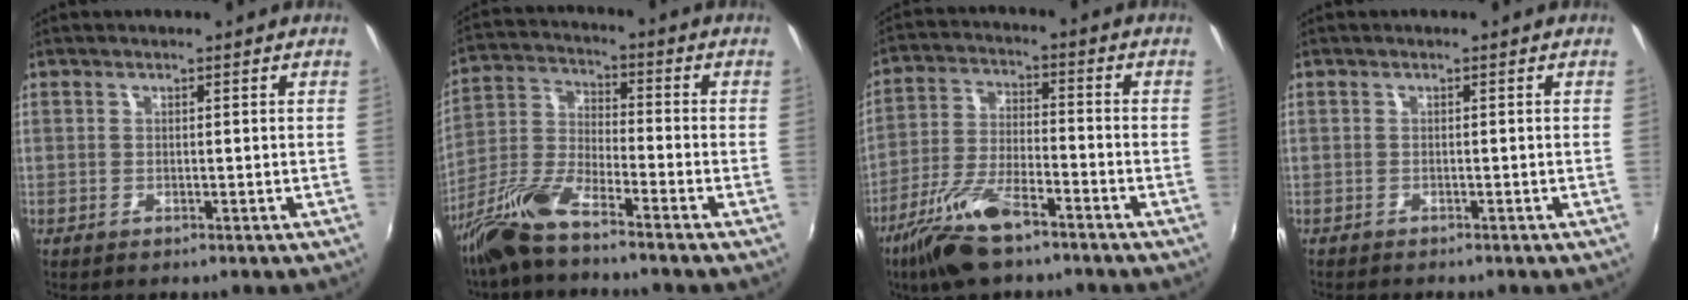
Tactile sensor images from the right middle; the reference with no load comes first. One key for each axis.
{"total": 9.7, "fx": -7.5, "fy": 1.3, "fz": 6.1, "tx": -0.139, "ty": 0.000, "tz": -0.153}
{"total": 12.2, "fx": -8.4, "fy": 3.6, "fz": 8.2, "tx": -0.174, "ty": -0.017, "tz": -0.160}
{"total": 1.6, "fx": -1.5, "fy": 0.3, "fz": 0.4, "tx": -0.012, "ty": -0.011, "tz": -0.025}